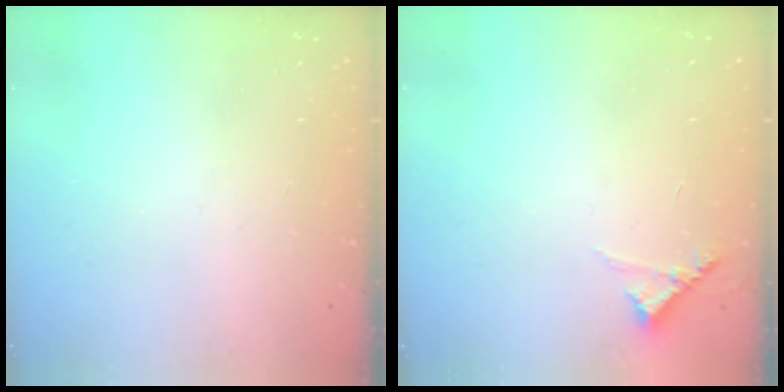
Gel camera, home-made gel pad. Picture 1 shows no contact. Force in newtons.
{"total": 5.4, "press": 5.4, "slide": 0.4}